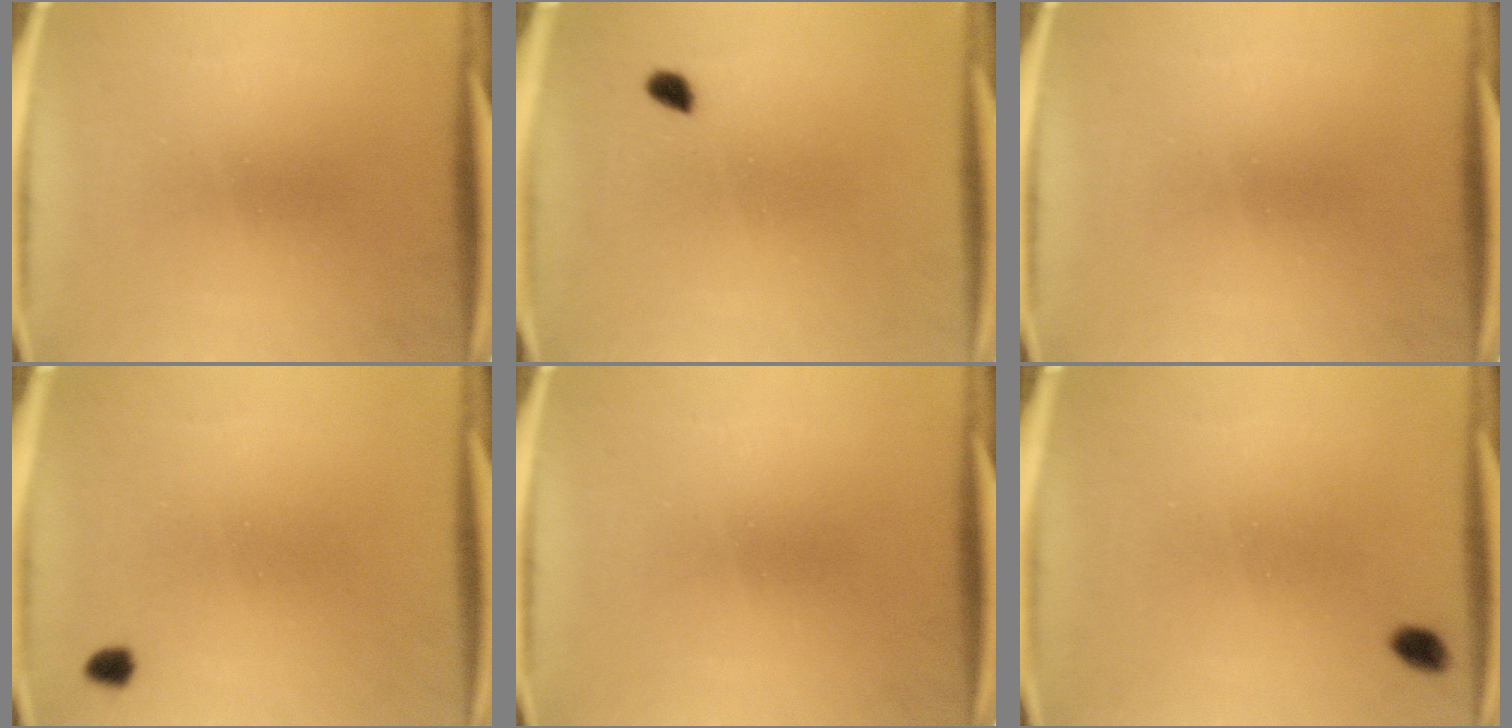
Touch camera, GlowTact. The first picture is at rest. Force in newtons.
{"total": 1.7}
{"total": 0.0}
{"total": 1.4}
{"total": 0.0}
{"total": 2.0}